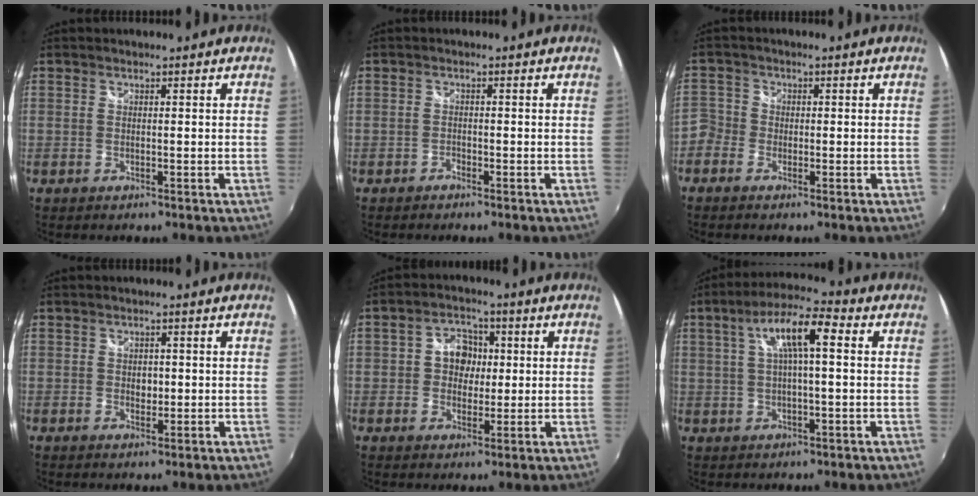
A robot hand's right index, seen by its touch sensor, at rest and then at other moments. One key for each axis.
{"total": 1.0, "fx": -0.9, "fy": 0.5, "fz": 0.1, "tx": -0.004, "ty": 0.000, "tz": -0.018}
{"total": 5.3, "fx": -2.4, "fy": 4.6, "fz": 1.0, "tx": -0.038, "ty": 0.012, "tz": -0.063}
{"total": 1.9, "fx": -0.1, "fy": 1.6, "fz": 1.1, "tx": -0.016, "ty": 0.001, "tz": -0.001}
{"total": 6.2, "fx": 0.5, "fy": 5.3, "fz": 3.2, "tx": -0.052, "ty": 0.018, "tz": 0.007}
{"total": 9.6, "fx": 2.5, "fy": 2.2, "fz": 9.0, "tx": -0.161, "ty": 0.022, "tz": 0.042}